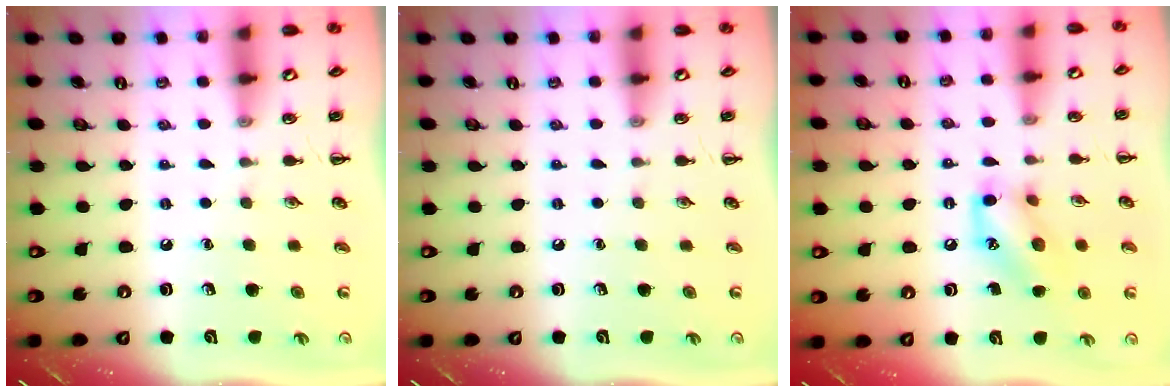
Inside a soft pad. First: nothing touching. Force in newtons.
{"total": 0.0}
{"total": 12.2, "press": 12.1, "slide": 1.6}